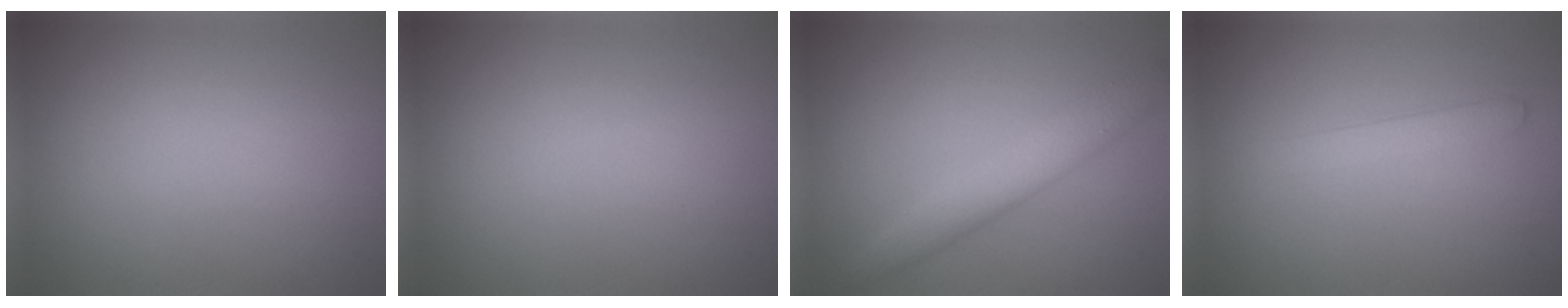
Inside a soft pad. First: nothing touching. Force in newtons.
{"total": 0.0}
{"total": 3.7, "press": 3.7, "slide": 0.1}
{"total": 1.8, "press": 1.8, "slide": 0.1}